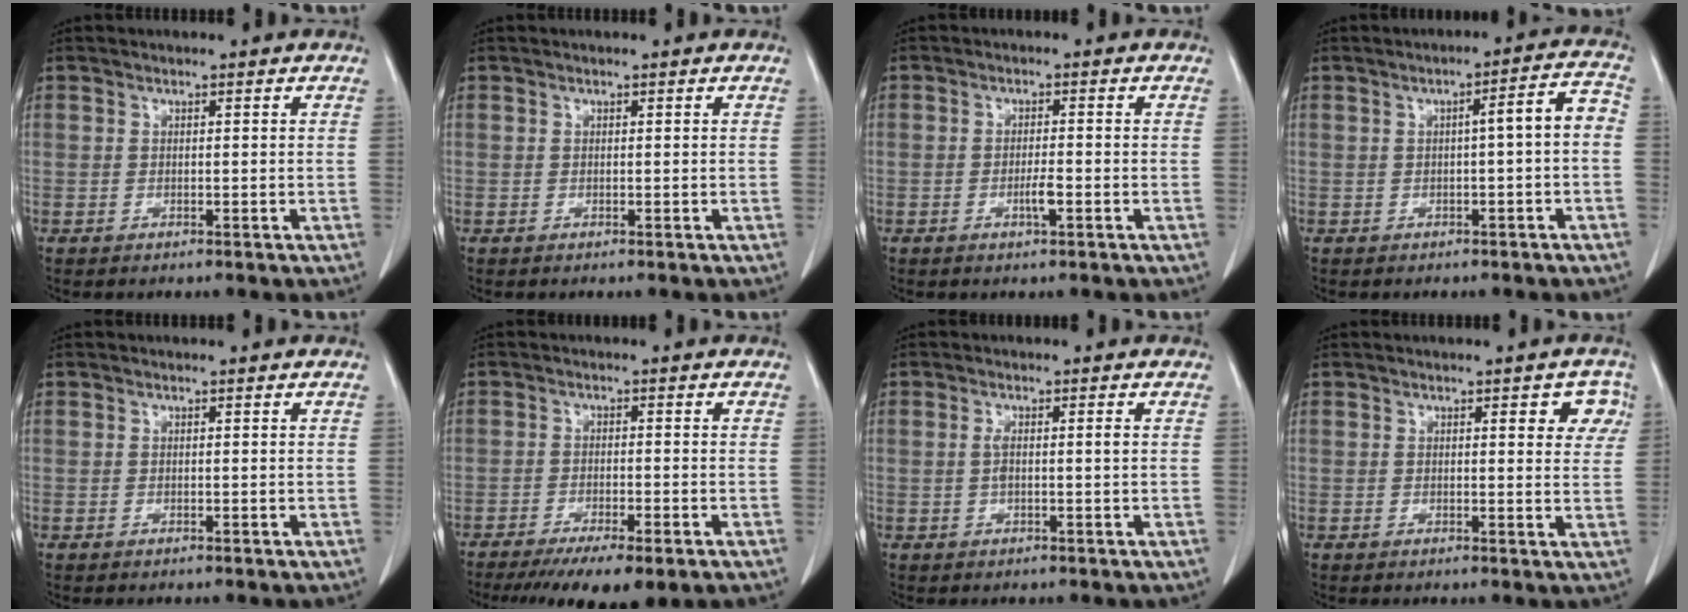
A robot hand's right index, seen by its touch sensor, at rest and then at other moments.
{"total": 0.0}
{"total": 2.3, "force": [-0.9, 0.2, 2.1], "torque": [-0.039, -0.001, -0.016]}
{"total": 4.8, "force": [-0.5, 0.4, 4.7], "torque": [-0.059, 0.020, -0.008]}
{"total": 0.0}
{"total": 9.9, "force": [-7.0, 1.7, 6.8], "torque": [-0.097, -0.019, -0.107]}
{"total": 2.0, "force": [0.0, 0.2, 2.0], "torque": [-0.041, 0.003, 0.002]}
{"total": 4.4, "force": [1.9, 1.6, 3.6], "torque": [-0.030, 0.004, 0.016]}